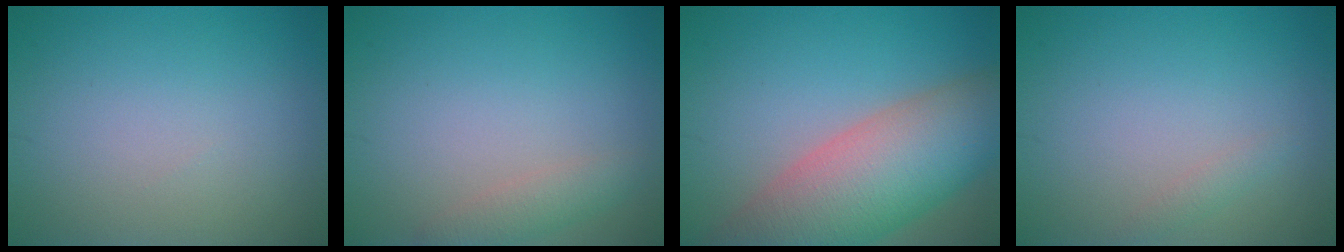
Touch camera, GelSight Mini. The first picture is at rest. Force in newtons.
{"total": 1.9, "press": 1.9, "slide": 0.1}
{"total": 10.8, "press": 10.8, "slide": 0.5}
{"total": 0.8, "press": 0.8, "slide": 0.1}